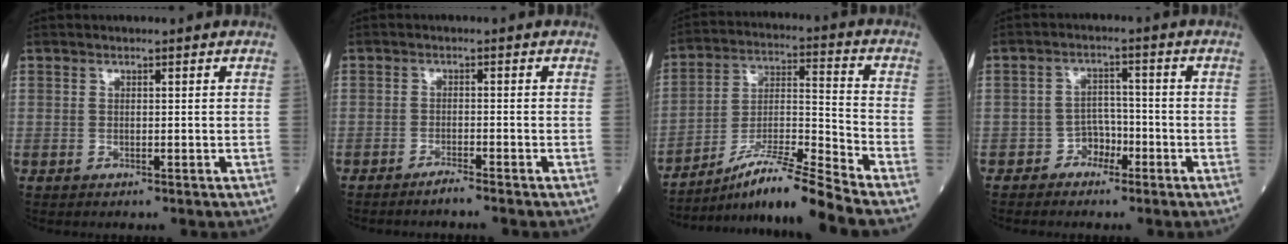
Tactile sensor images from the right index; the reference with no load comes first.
{"total": 1.9, "force": [-1.8, -0.5, 0.7], "torque": [-0.016, -0.001, -0.036]}
{"total": 13.1, "force": [-11.2, -2.6, 6.3], "torque": [-0.117, -0.004, -0.201]}
{"total": 3.2, "force": [-2.0, 2.4, 0.7], "torque": [-0.006, 0.012, -0.037]}